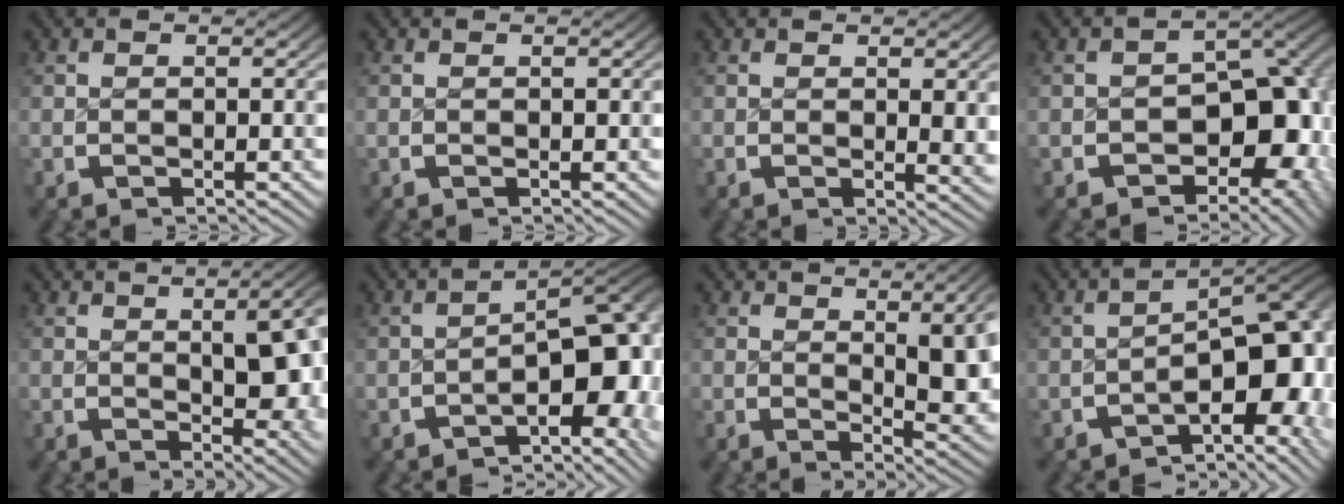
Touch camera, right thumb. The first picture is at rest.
{"total": 0.0}
{"total": 1.9, "force": [0.6, 0.5, 1.7], "torque": [-0.012, -0.006, 0.008]}
{"total": 11.7, "force": [-2.5, 7.9, 8.3], "torque": [-0.120, -0.051, -0.016]}
{"total": 7.9, "force": [0.2, 3.6, 7.1], "torque": [-0.083, -0.011, 0.013]}
{"total": 10.0, "force": [-2.2, 5.1, 8.3], "torque": [-0.108, -0.028, -0.021]}
{"total": 6.7, "force": [0.4, 2.6, 6.2], "torque": [-0.076, -0.016, 0.018]}
{"total": 12.1, "force": [-2.5, 6.5, 9.9], "torque": [-0.131, -0.038, -0.023]}